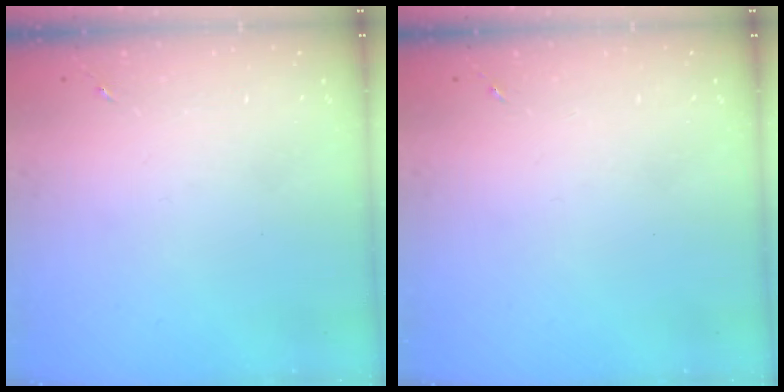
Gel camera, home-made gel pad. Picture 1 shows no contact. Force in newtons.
{"total": 0.0}